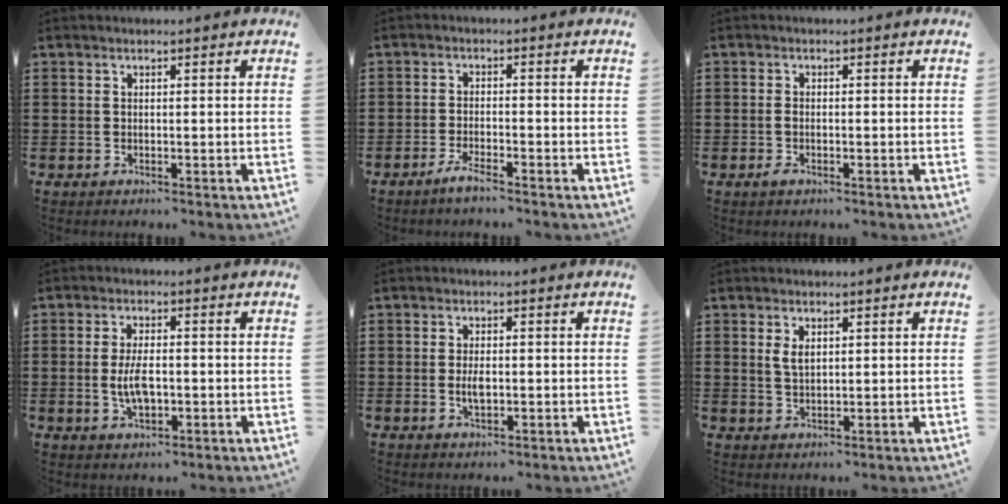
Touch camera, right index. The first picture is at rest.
{"total": 2.6, "force": [-2.2, 0.0, 1.5], "torque": [-0.033, -0.001, -0.042]}
{"total": 1.2, "force": [-0.5, 0.6, 1.0], "torque": [-0.021, -0.004, -0.008]}
{"total": 5.0, "force": [-0.6, 2.3, 4.4], "torque": [-0.094, -0.001, -0.014]}
{"total": 2.7, "force": [-0.3, 1.2, 2.4], "torque": [-0.045, 0.002, -0.005]}
{"total": 2.5, "force": [0.9, 1.3, 1.9], "torque": [-0.042, 0.005, 0.016]}